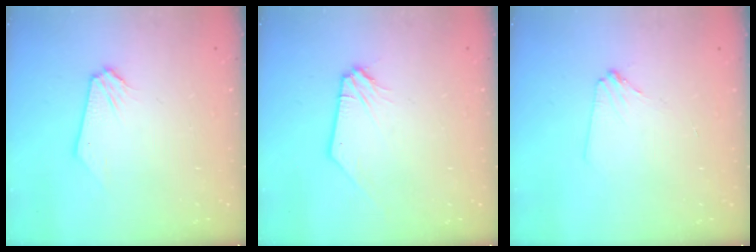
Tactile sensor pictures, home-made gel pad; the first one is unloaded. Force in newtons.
{"total": 1.4, "press": 1.3, "slide": 0.3}
{"total": 2.3, "press": 2.3, "slide": 0.2}